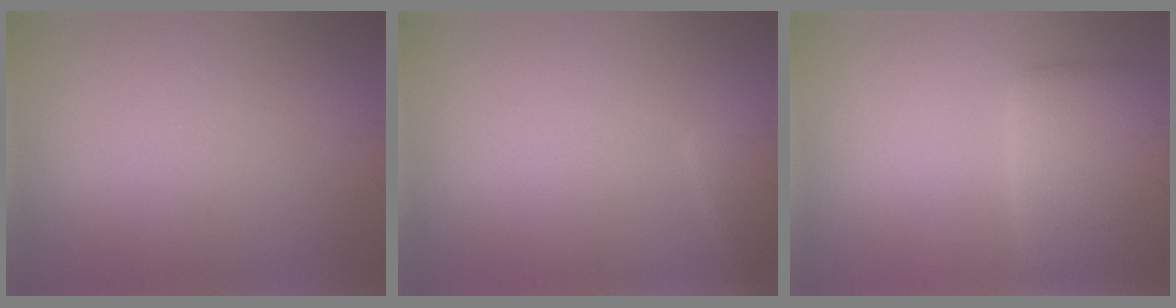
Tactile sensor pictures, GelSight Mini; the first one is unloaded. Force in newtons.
{"total": 1.5, "press": 1.5, "slide": 0.1}
{"total": 5.4, "press": 5.4, "slide": 0.3}